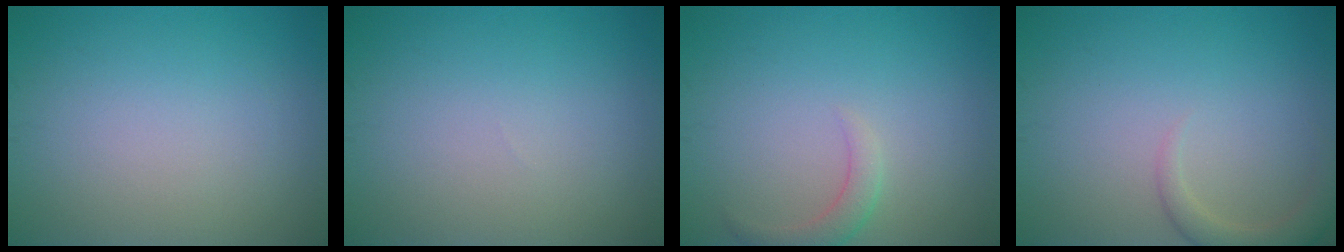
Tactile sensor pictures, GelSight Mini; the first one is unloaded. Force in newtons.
{"total": 0.0}
{"total": 1.9, "press": 1.8, "slide": 0.1}
{"total": 2.3, "press": 2.3, "slide": 0.3}